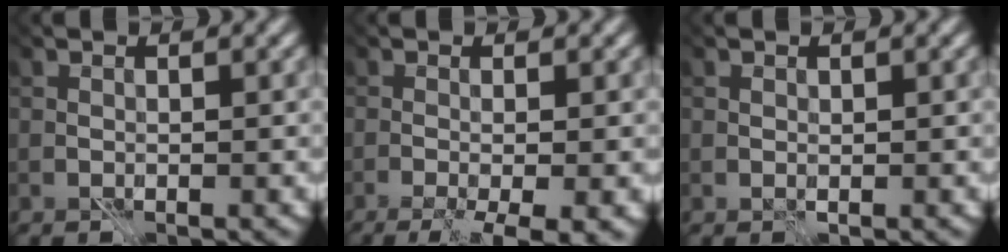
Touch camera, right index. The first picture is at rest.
{"total": 7.1, "force": [-2.9, 2.4, 5.9], "torque": [-0.078, 0.010, -0.037]}
{"total": 0.0}